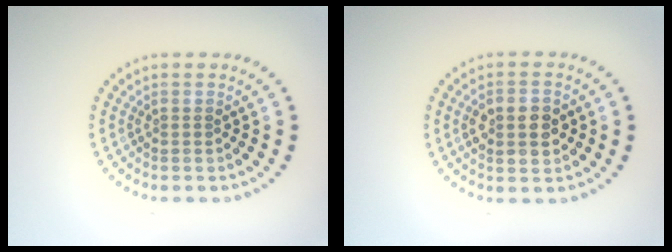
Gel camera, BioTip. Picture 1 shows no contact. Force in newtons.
{"total": 3.7, "press": 3.7, "slide": 0.0}